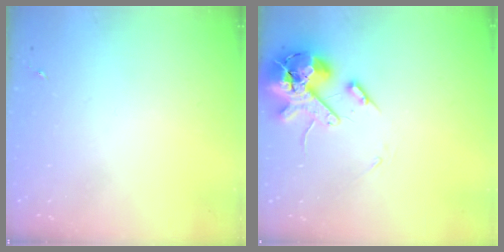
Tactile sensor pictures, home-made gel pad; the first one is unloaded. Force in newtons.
{"total": 14.6, "press": 14.4, "slide": 2.4}